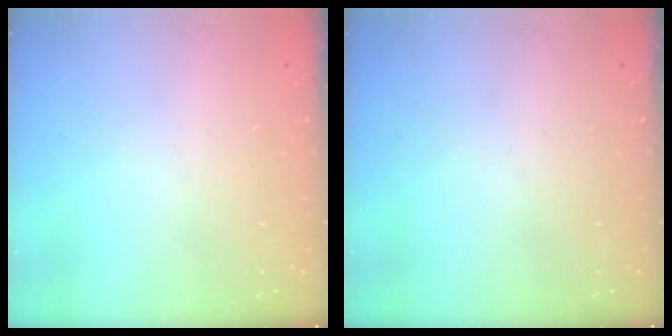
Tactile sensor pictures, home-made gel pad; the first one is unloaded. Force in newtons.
{"total": 0.0}